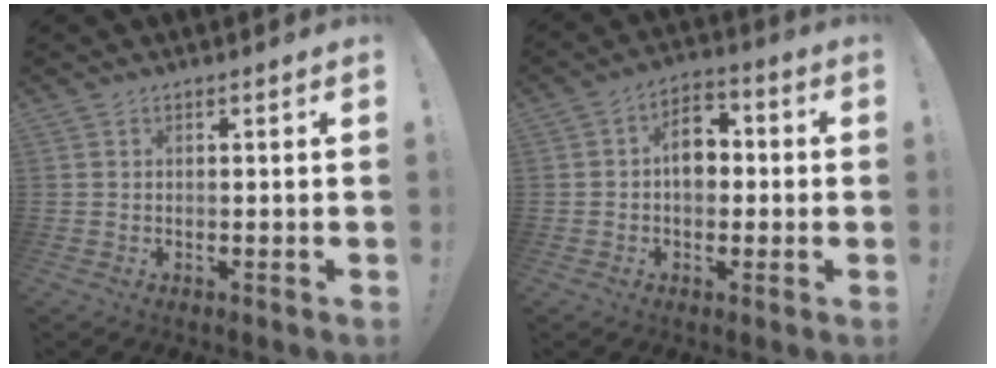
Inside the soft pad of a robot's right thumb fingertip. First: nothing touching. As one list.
[{"total": 9.1, "force": [0.2, 6.6, 6.3], "torque": [-0.085, 0.015, 0.005]}]